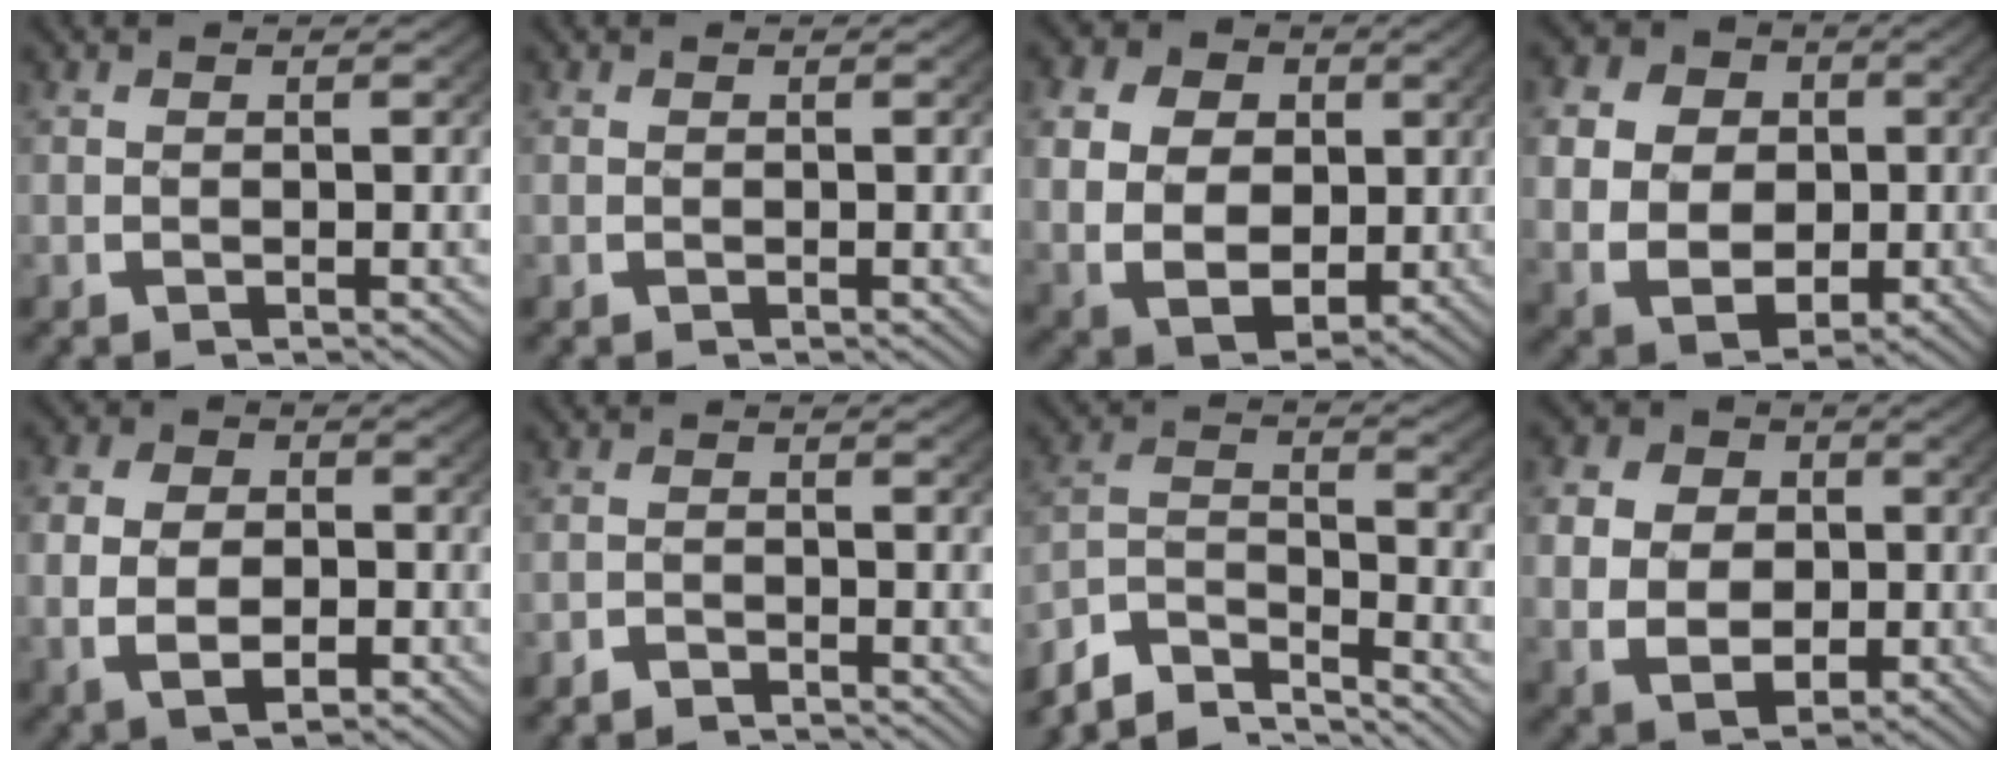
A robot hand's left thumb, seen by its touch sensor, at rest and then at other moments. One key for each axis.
{"total": 0.0}
{"total": 11.7, "fx": -0.2, "fy": 9.2, "fz": 7.2, "tx": -0.154, "ty": -0.047, "tz": 0.010}
{"total": 11.9, "fx": -0.3, "fy": 9.7, "fz": 6.9, "tx": -0.152, "ty": -0.040, "tz": 0.005}
{"total": 5.7, "fx": -1.1, "fy": 3.9, "fz": 4.0, "tx": -0.072, "ty": -0.016, "tz": -0.011}
{"total": 2.0, "fx": -2.0, "fy": 0.2, "fz": 0.1, "tx": 0.001, "ty": -0.005, "tz": -0.039}
{"total": 9.1, "fx": -5.6, "fy": 5.4, "fz": 4.7, "tx": -0.102, "ty": -0.032, "tz": -0.093}
{"total": 9.1, "fx": -0.4, "fy": 7.4, "fz": 5.3, "tx": -0.111, "ty": -0.030, "tz": 0.003}